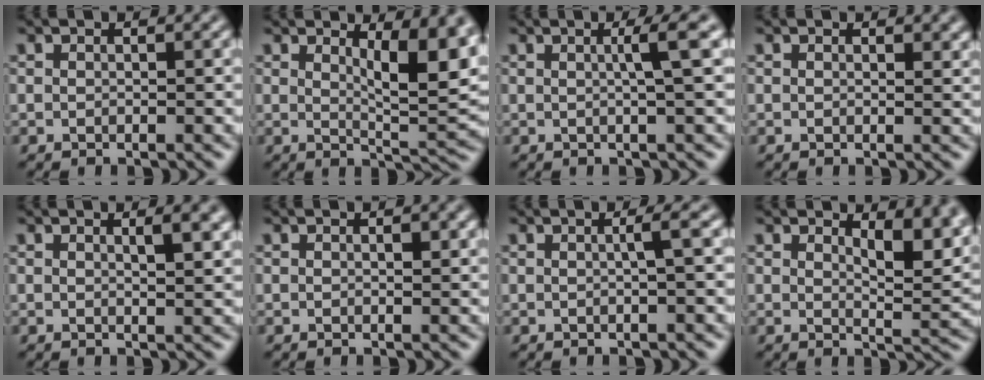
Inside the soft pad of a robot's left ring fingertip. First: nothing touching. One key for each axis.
{"total": 6.6, "fx": 2.4, "fy": 2.0, "fz": 5.8, "tx": -0.080, "ty": -0.011, "tz": 0.041}
{"total": 2.8, "fx": 0.5, "fy": 0.3, "fz": 2.7, "tx": -0.040, "ty": 0.009, "tz": 0.004}
{"total": 0.8, "fx": 0.5, "fy": 0.4, "fz": 0.5, "tx": -0.005, "ty": -0.002, "tz": 0.007}
{"total": 2.6, "fx": 1.1, "fy": 0.8, "fz": 2.2, "tx": -0.017, "ty": 0.003, "tz": 0.015}
{"total": 0.8, "fx": 0.2, "fy": 0.3, "fz": 0.7, "tx": -0.011, "ty": 0.000, "tz": 0.004}
{"total": 1.9, "fx": 0.1, "fy": 0.4, "fz": 1.8, "tx": -0.024, "ty": 0.009, "tz": -0.003}
{"total": 5.0, "fx": 2.4, "fy": 1.8, "fz": 4.0, "tx": -0.051, "ty": -0.008, "tz": 0.037}